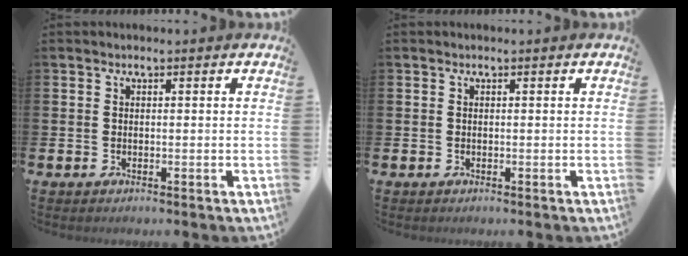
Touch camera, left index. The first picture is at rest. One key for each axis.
{"total": 0.0}